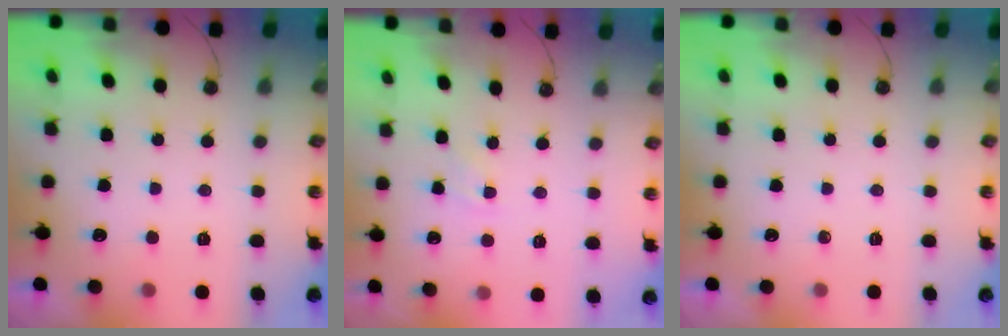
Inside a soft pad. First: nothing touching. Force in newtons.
{"total": 2.8, "press": 2.8, "slide": 0.4}
{"total": 0.0}